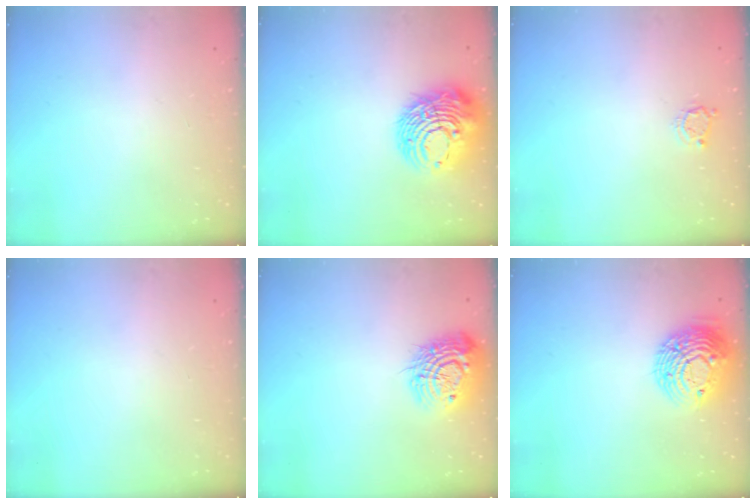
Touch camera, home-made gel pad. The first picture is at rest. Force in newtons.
{"total": 16.6, "press": 16.5, "slide": 1.8}
{"total": 3.8, "press": 3.7, "slide": 0.5}
{"total": 0.0}
{"total": 14.6, "press": 14.6, "slide": 1.0}
{"total": 13.2, "press": 13.2, "slide": 1.0}